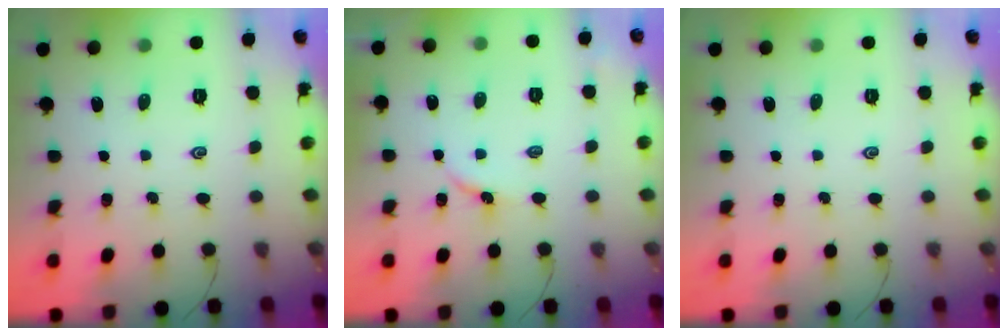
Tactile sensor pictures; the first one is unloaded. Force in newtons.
{"total": 2.9, "press": 2.9, "slide": 0.4}
{"total": 0.0}